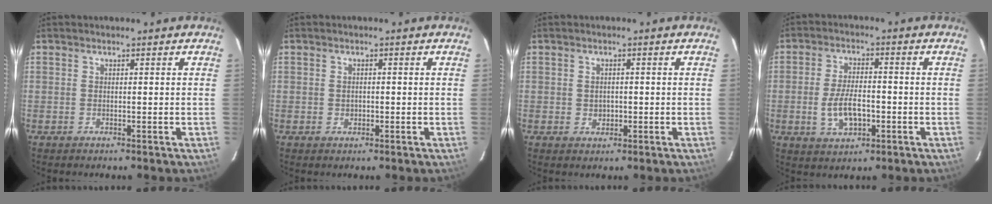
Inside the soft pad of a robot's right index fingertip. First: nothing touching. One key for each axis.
{"total": 1.1, "fx": -0.2, "fy": 1.0, "fz": 0.5, "tx": -0.007, "ty": 0.001, "tz": -0.003}
{"total": 2.0, "fx": -0.2, "fy": 1.7, "fz": 1.0, "tx": -0.015, "ty": 0.002, "tz": -0.002}
{"total": 7.7, "fx": -2.1, "fy": 3.7, "fz": 6.4, "tx": -0.132, "ty": -0.003, "tz": -0.032}